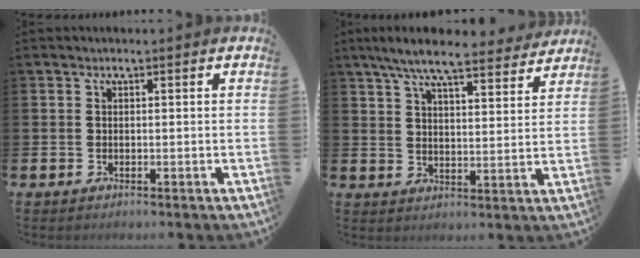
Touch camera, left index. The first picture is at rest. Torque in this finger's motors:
{"motor_torque": [1.08, -1.06, 0.87, 0.21]}